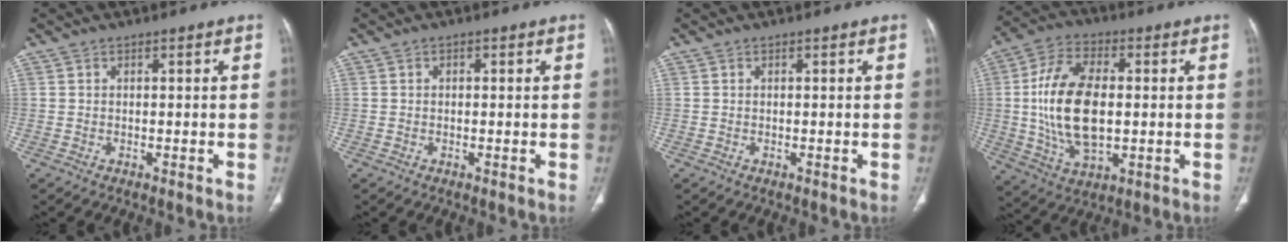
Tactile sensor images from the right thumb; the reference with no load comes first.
{"total": 0.6, "force": [0.1, 0.5, 0.4], "torque": [-0.001, 0.003, 0.001]}
{"total": 0.0}
{"total": 17.1, "force": [0.4, 9.0, 14.5], "torque": [-0.276, 0.003, 0.011]}